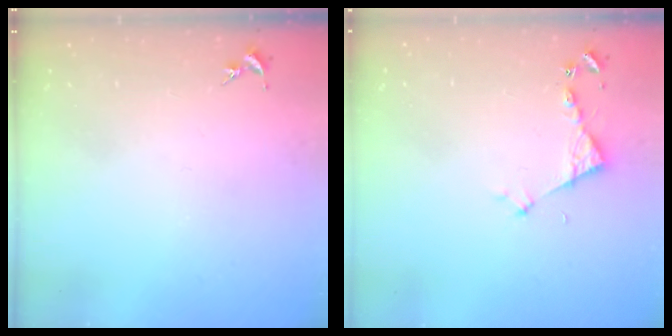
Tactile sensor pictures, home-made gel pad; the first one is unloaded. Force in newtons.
{"total": 3.5, "press": 3.5, "slide": 0.3}